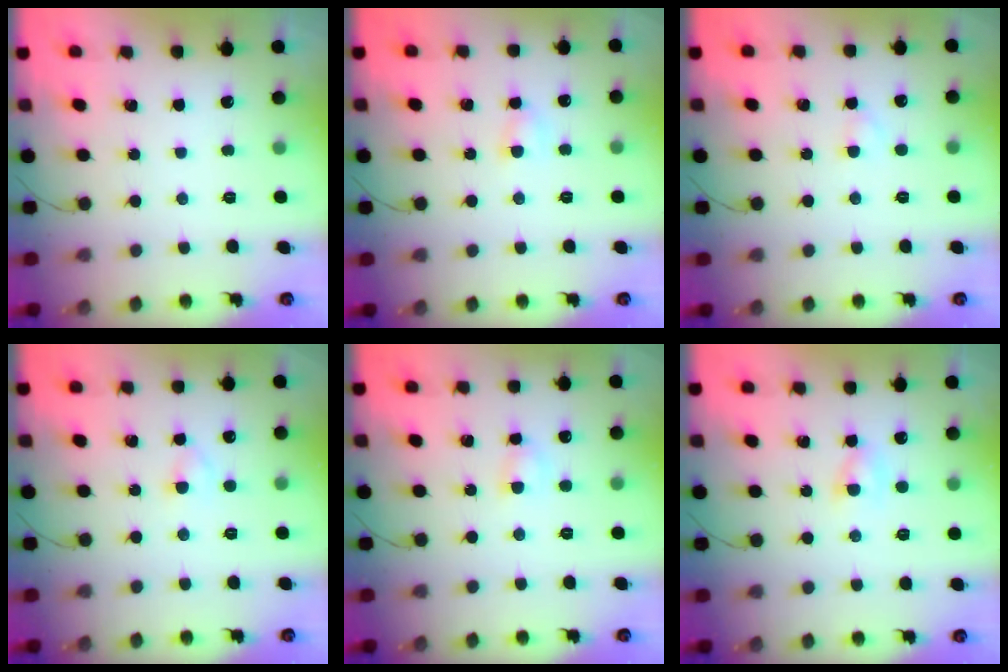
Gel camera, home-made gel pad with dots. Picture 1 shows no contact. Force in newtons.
{"total": 3.6, "press": 3.5, "slide": 1.1}
{"total": 1.8, "press": 1.6, "slide": 0.8}
{"total": 2.8, "press": 2.6, "slide": 1.1}
{"total": 3.4, "press": 3.3, "slide": 1.1}
{"total": 2.0, "press": 1.8, "slide": 0.8}